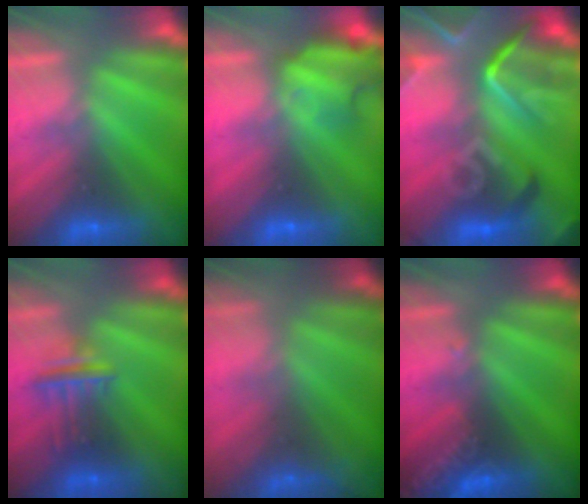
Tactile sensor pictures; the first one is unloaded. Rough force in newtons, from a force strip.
{"total": 7.5}
{"total": 8.1}
{"total": 2.8}
{"total": 7.7}
{"total": 2.8}